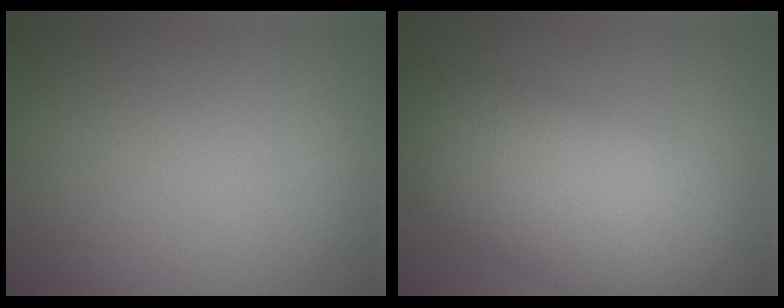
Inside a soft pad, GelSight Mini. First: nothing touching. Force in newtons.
{"total": 8.7, "press": 8.7, "slide": 0.4}